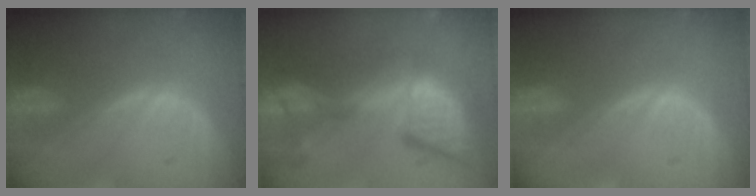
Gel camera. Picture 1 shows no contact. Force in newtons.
{"total": 13.6, "press": 11.2, "slide": 7.7}
{"total": 0.0}